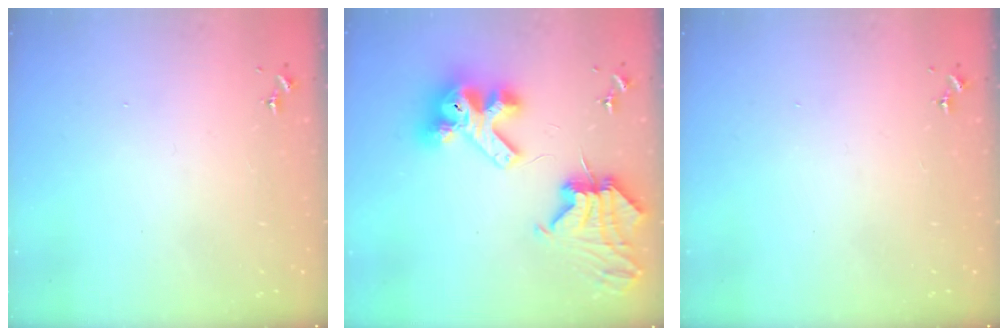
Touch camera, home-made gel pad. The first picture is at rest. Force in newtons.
{"total": 14.0, "press": 13.9, "slide": 1.9}
{"total": 0.0}